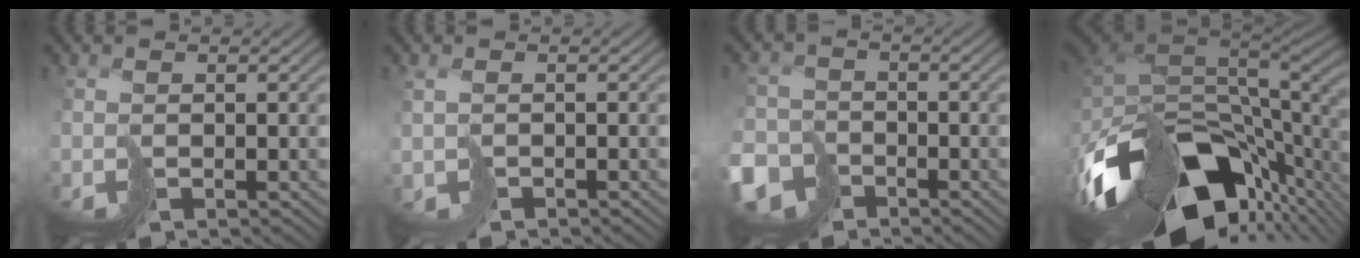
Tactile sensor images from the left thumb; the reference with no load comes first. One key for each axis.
{"total": 1.8, "fx": -0.4, "fy": 1.3, "fz": 1.1, "tx": -0.035, "ty": -0.008, "tz": -0.008}
{"total": 8.5, "fx": -5.1, "fy": 5.7, "fz": 3.7, "tx": -0.085, "ty": -0.024, "tz": -0.108}
{"total": 17.6, "fx": -7.2, "fy": 8.8, "fz": 13.5, "tx": -0.316, "ty": -0.039, "tz": -0.109}